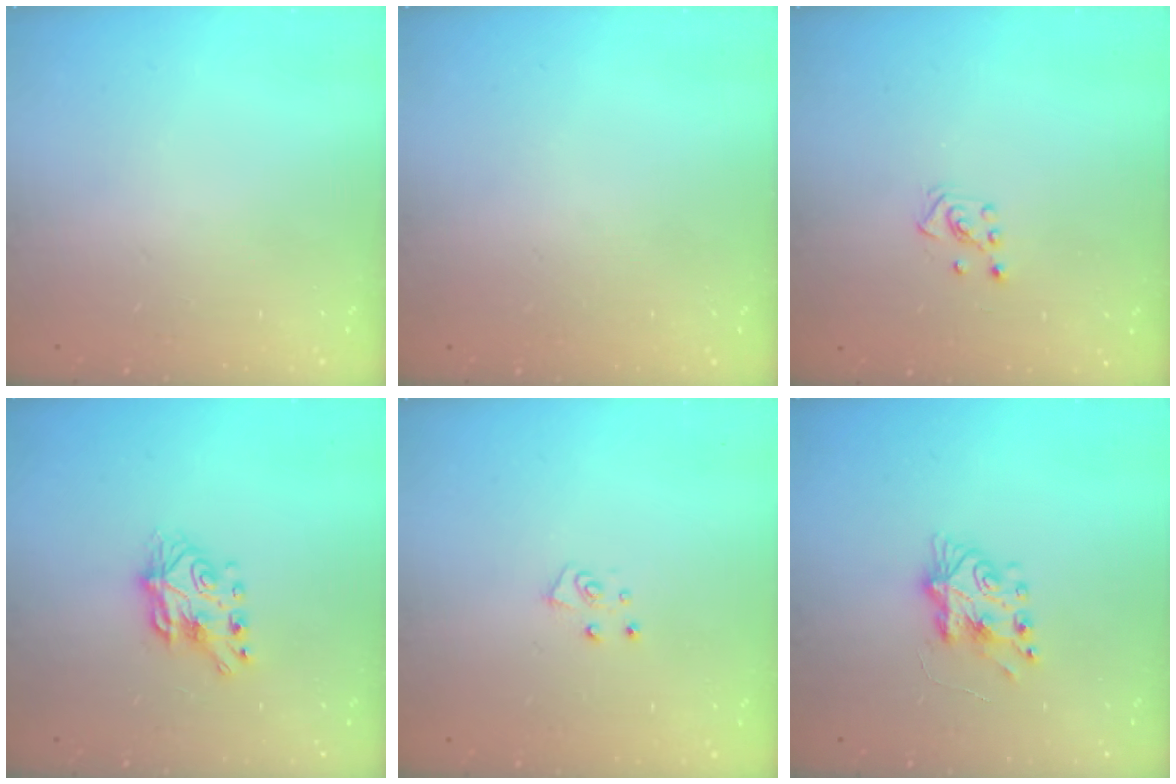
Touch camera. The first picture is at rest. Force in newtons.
{"total": 0.0}
{"total": 2.6, "press": 2.5, "slide": 0.6}
{"total": 6.9, "press": 6.9, "slide": 0.5}
{"total": 6.4, "press": 6.4, "slide": 0.6}
{"total": 7.9, "press": 7.8, "slide": 1.0}